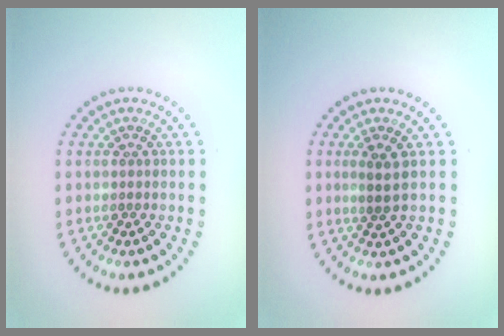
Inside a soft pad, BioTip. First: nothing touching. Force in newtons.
{"total": 1.6, "press": 1.3, "slide": 0.9}